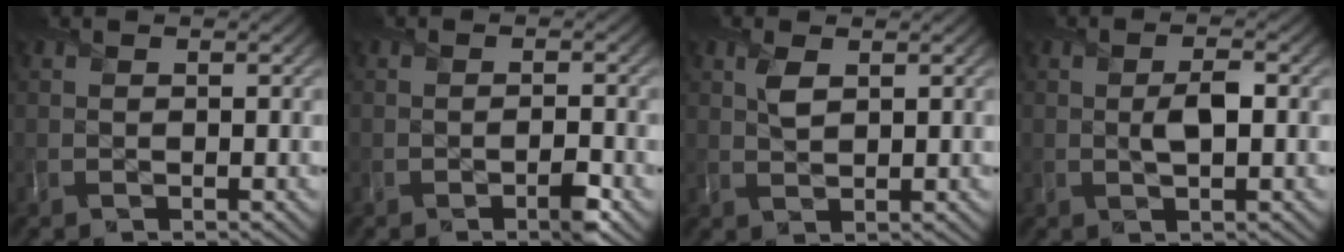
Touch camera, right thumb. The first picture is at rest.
{"total": 2.1, "force": [-1.3, 0.3, 1.6], "torque": [-0.024, 0.002, -0.024]}
{"total": 2.1, "force": [1.1, 0.9, 1.5], "torque": [-0.034, 0.001, 0.022]}
{"total": 2.5, "force": [0.0, 0.9, 2.3], "torque": [-0.046, 0.001, 0.000]}